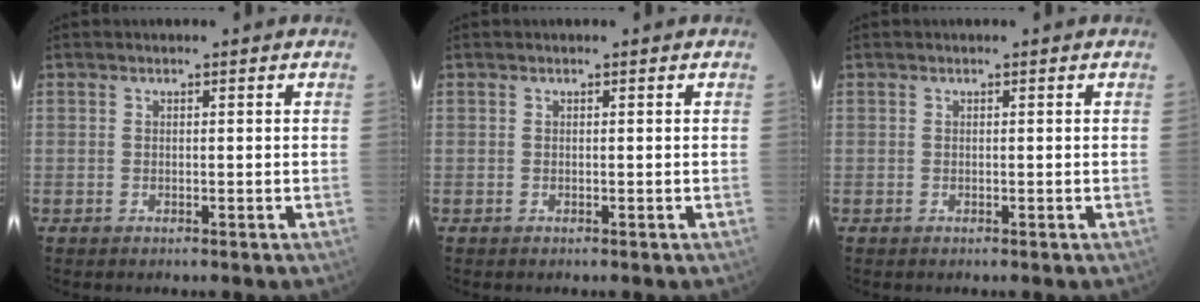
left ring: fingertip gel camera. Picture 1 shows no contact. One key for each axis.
{"total": 0.0}
{"total": 0.0}